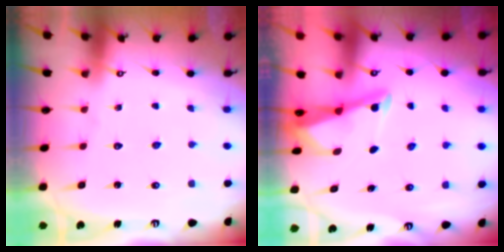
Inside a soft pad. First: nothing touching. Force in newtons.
{"total": 2.3, "press": 2.3, "slide": 0.2}